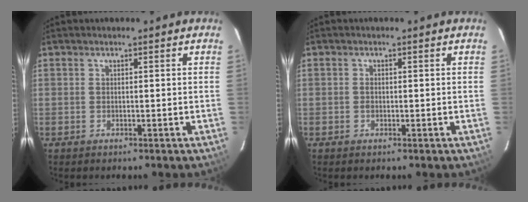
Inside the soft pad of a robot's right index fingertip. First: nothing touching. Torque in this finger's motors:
{"motor_torque": [0.10, 0.05, 0.11, 0.02]}